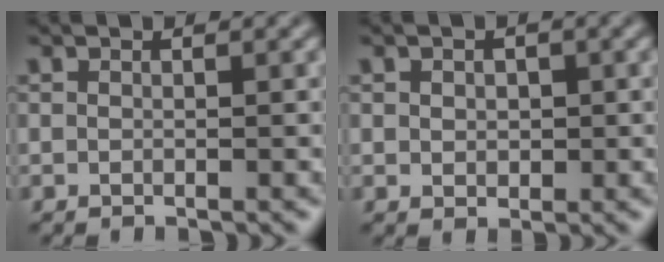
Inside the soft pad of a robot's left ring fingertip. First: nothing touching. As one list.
[{"total": 1.4, "force": [0.2, 1.1, 0.8], "torque": [-0.012, 0.001, 0.003]}]